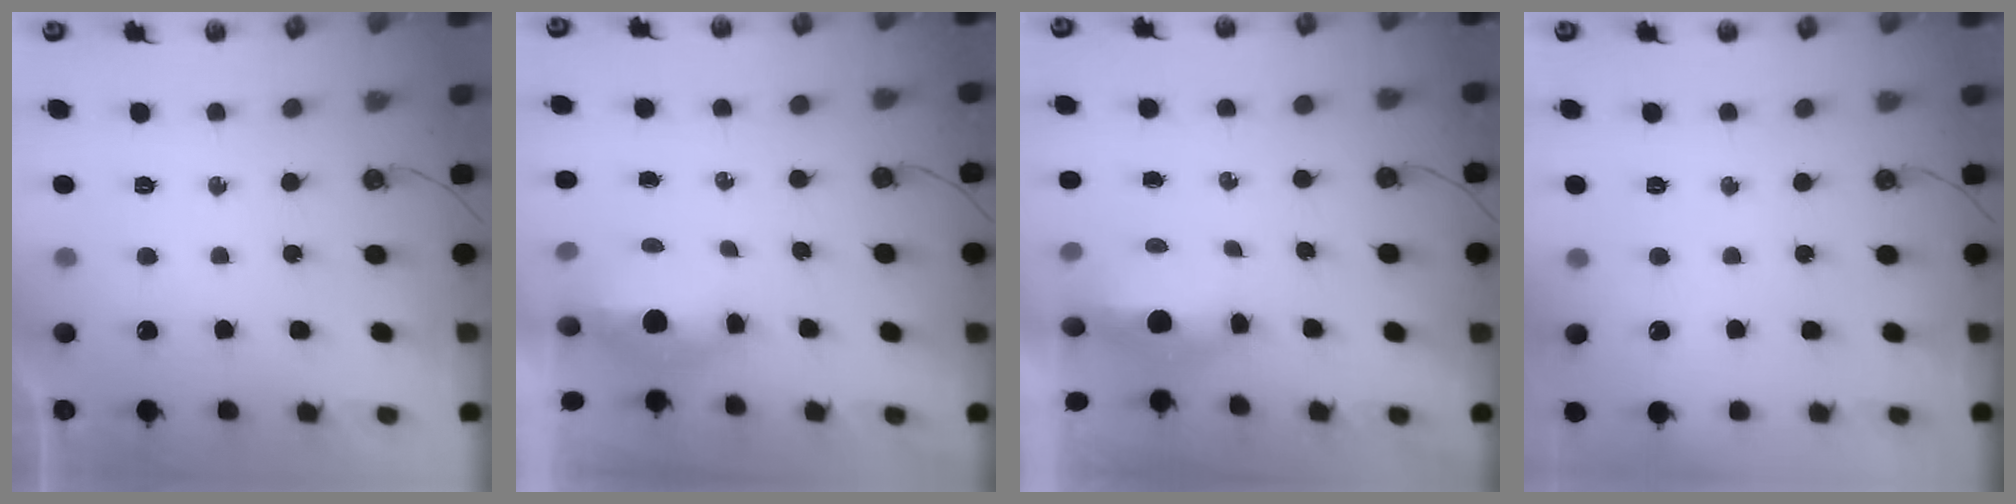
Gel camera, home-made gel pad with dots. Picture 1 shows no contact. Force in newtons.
{"total": 4.7, "press": 4.5, "slide": 1.2}
{"total": 5.2, "press": 4.9, "slide": 1.5}
{"total": 0.0}